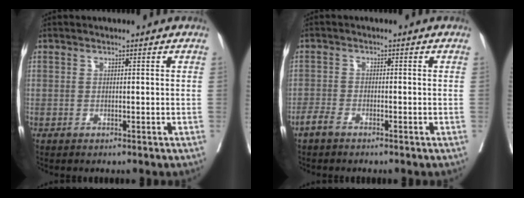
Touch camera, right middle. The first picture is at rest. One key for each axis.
{"total": 1.9, "fx": -1.5, "fy": 0.5, "fz": 1.0, "tx": -0.024, "ty": 0.000, "tz": -0.030}